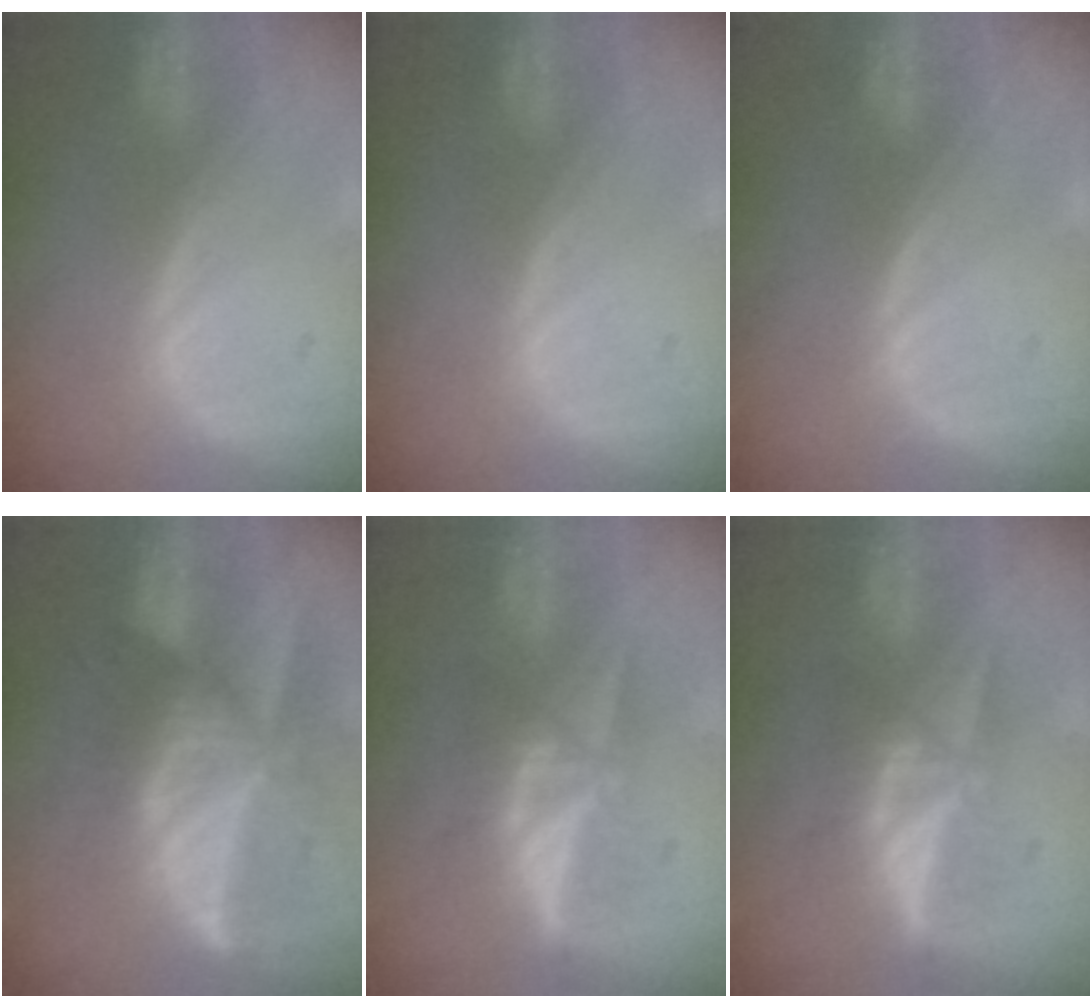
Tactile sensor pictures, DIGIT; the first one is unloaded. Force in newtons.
{"total": 0.0}
{"total": 0.0}
{"total": 9.9, "press": 8.7, "slide": 4.7}
{"total": 5.2, "press": 5.1, "slide": 1.2}
{"total": 5.2, "press": 5.1, "slide": 1.2}